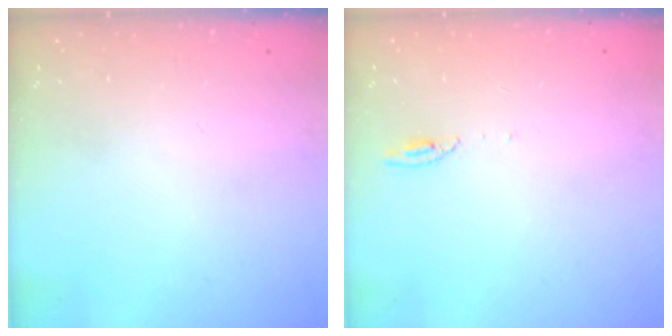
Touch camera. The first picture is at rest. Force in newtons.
{"total": 3.5, "press": 3.5, "slide": 0.2}